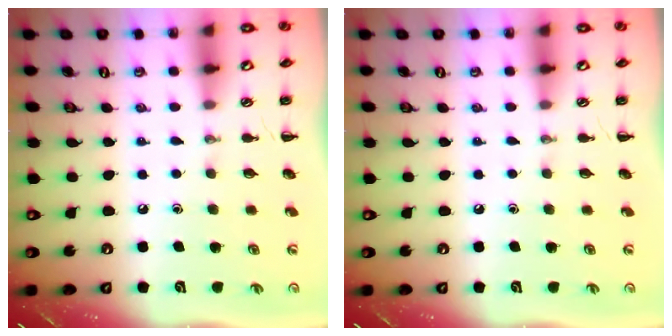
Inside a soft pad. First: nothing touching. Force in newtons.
{"total": 0.0}